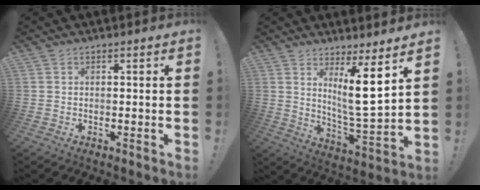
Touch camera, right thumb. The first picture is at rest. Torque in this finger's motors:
{"motor_torque": [-0.44, 0.87, 0.60, 0.63, 0.08]}